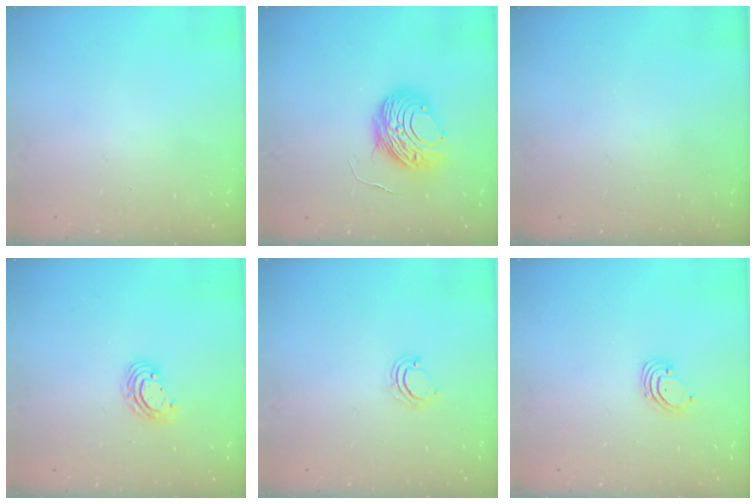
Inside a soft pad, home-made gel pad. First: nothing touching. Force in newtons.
{"total": 10.0, "press": 10.0, "slide": 0.9}
{"total": 0.0}
{"total": 5.1, "press": 5.1, "slide": 0.4}
{"total": 2.2, "press": 2.2, "slide": 0.1}
{"total": 1.6, "press": 1.6, "slide": 0.1}